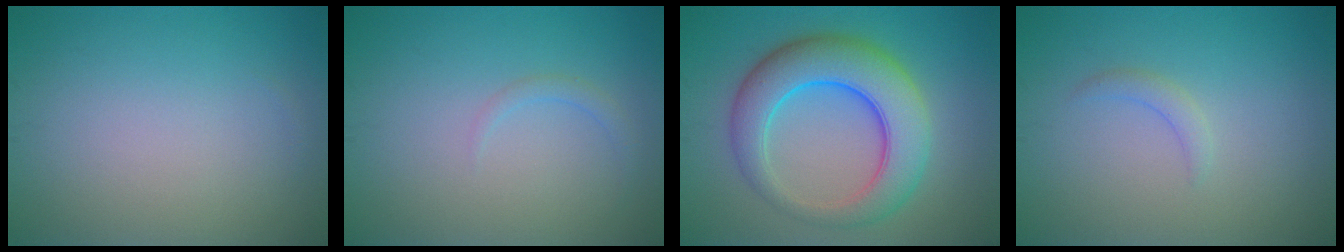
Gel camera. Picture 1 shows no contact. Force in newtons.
{"total": 1.0, "press": 1.0, "slide": 0.1}
{"total": 8.2, "press": 8.2, "slide": 0.0}
{"total": 1.2, "press": 1.2, "slide": 0.2}